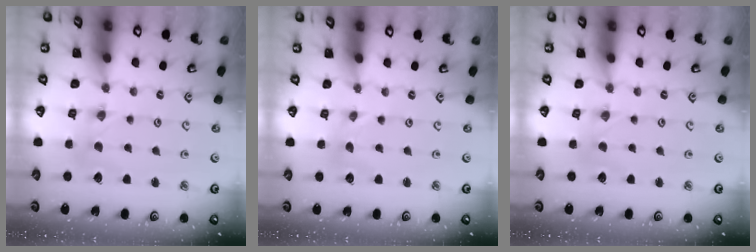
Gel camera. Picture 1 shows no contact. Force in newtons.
{"total": 0.0}
{"total": 0.0}